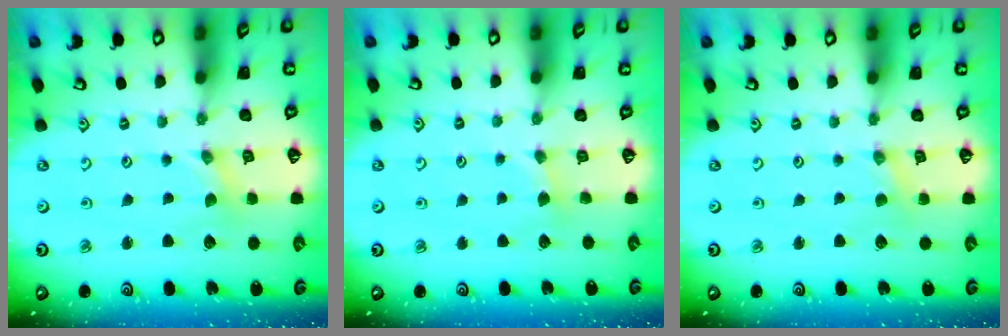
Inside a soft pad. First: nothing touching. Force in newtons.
{"total": 2.9, "press": 2.9, "slide": 0.4}
{"total": 1.0, "press": 1.0, "slide": 0.2}